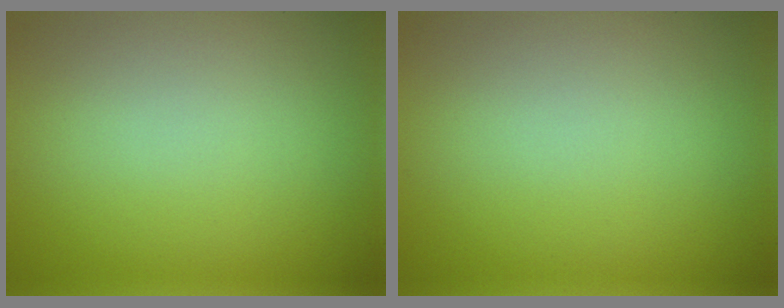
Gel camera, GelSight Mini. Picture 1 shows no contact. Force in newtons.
{"total": 0.0}